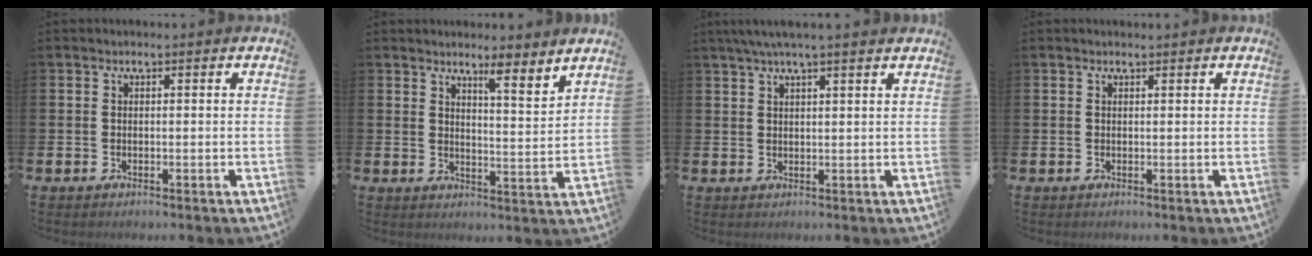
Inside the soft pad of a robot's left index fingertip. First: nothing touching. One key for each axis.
{"total": 5.2, "fx": 5.1, "fy": -0.4, "fz": 1.0, "tx": -0.007, "ty": -0.041, "tz": 0.083}
{"total": 3.6, "fx": 3.0, "fy": 0.0, "fz": 2.0, "tx": -0.045, "ty": -0.001, "tz": 0.055}
{"total": 0.5, "fx": 0.5, "fy": 0.0, "fz": 0.0, "tx": 0.015, "ty": -0.007, "tz": 0.007}